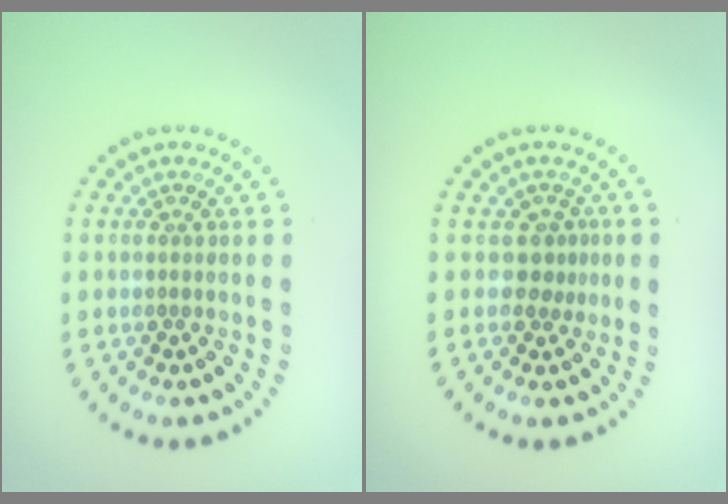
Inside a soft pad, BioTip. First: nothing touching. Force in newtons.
{"total": 1.8, "press": 1.4, "slide": 1.2}